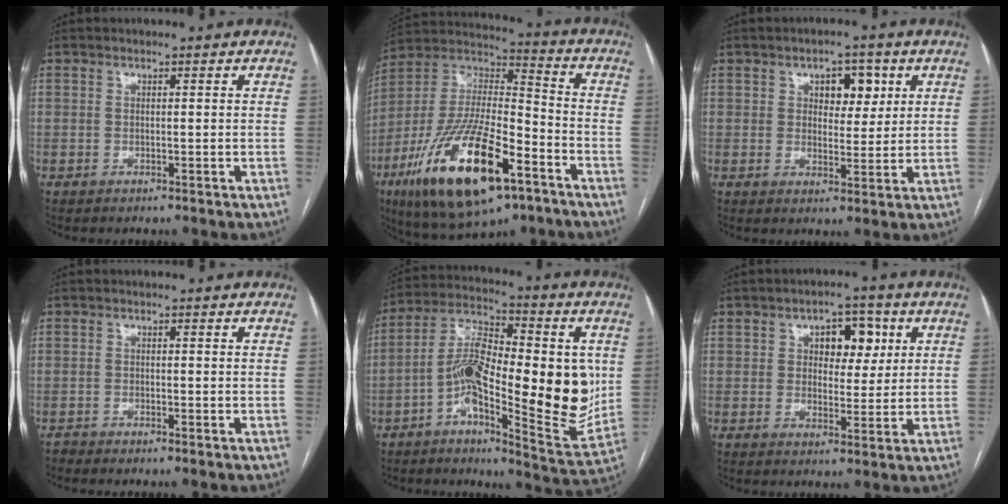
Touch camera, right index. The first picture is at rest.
{"total": 24.8, "force": [-12.4, 7.6, 20.1], "torque": [-0.402, -0.033, -0.213]}
{"total": 5.5, "force": [2.2, 3.2, 3.9], "torque": [-0.047, 0.010, 0.033]}
{"total": 0.8, "force": [-0.8, -0.2, 0.0], "torque": [0.000, -0.002, -0.016]}
{"total": 21.1, "force": [-1.1, 5.9, 20.2], "torque": [-0.329, 0.009, -0.020]}
{"total": 6.7, "force": [2.3, 3.9, 4.9], "torque": [-0.062, 0.016, 0.036]}